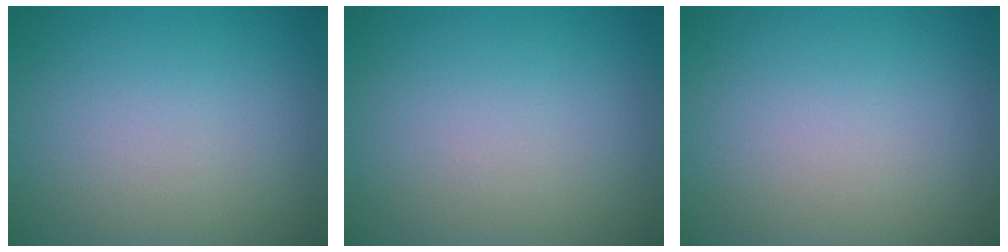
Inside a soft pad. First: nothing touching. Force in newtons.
{"total": 0.0}
{"total": 0.0}